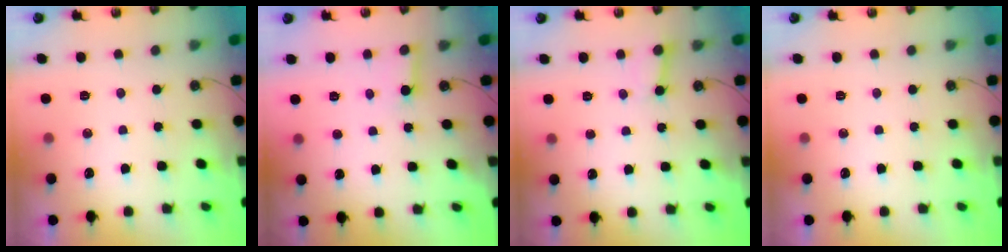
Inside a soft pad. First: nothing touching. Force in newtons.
{"total": 2.7, "press": 2.7, "slide": 0.1}
{"total": 2.6, "press": 2.5, "slide": 0.4}
{"total": 0.0}